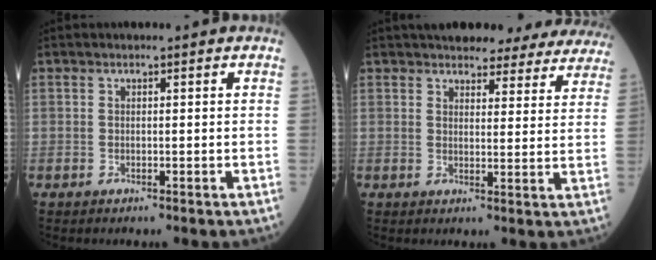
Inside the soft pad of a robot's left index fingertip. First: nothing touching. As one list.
[{"total": 18.8, "force": [17.0, 5.6, 5.8], "torque": [-0.062, 0.000, 0.186]}]